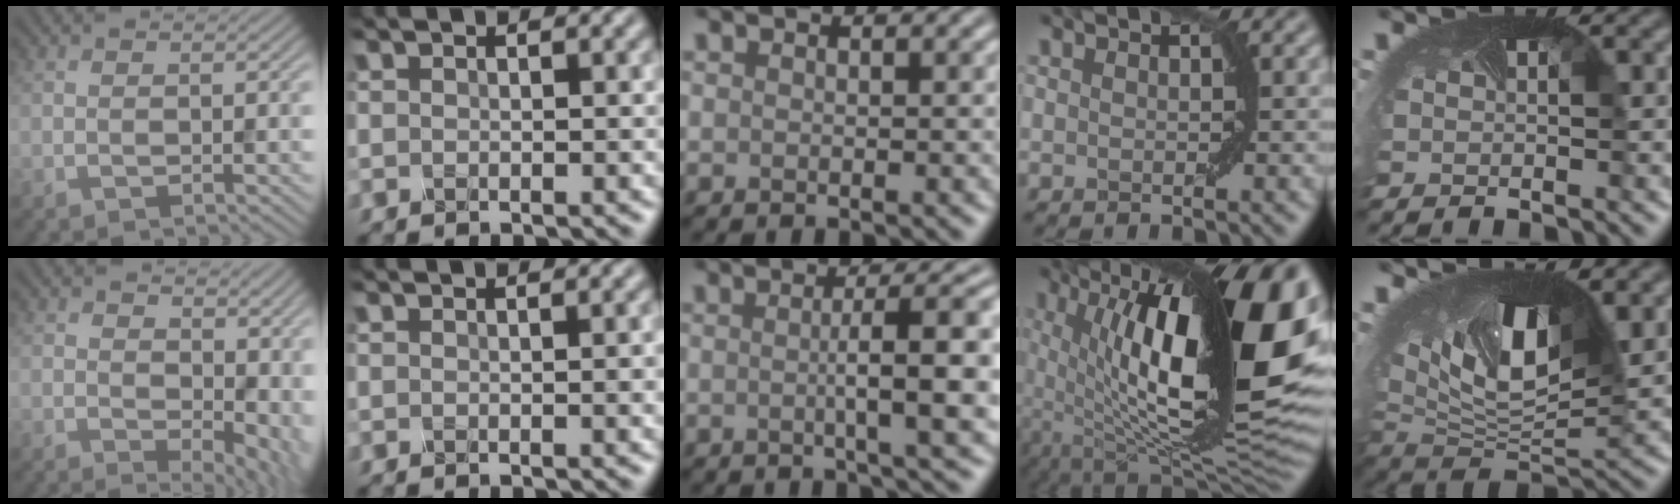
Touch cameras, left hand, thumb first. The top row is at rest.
{"thumb": {"total": 10.4, "force": [1.7, 6.3, 8.0], "torque": [-0.106, -0.022, 0.056]}, "index": {"total": 1.4, "force": [0.1, 0.2, 1.3], "torque": [-0.015, -0.004, 0.002]}, "middle": {"total": 7.5, "force": [0.0, 1.5, 7.4], "torque": [-0.096, 0.011, 0.000]}, "ring": {"total": 19.8, "force": [3.5, 7.8, 17.9], "torque": [-0.269, 0.006, 0.068]}, "little": {"total": 12.2, "force": [3.2, 6.1, 10.0], "torque": [-0.187, -0.014, 0.054]}}